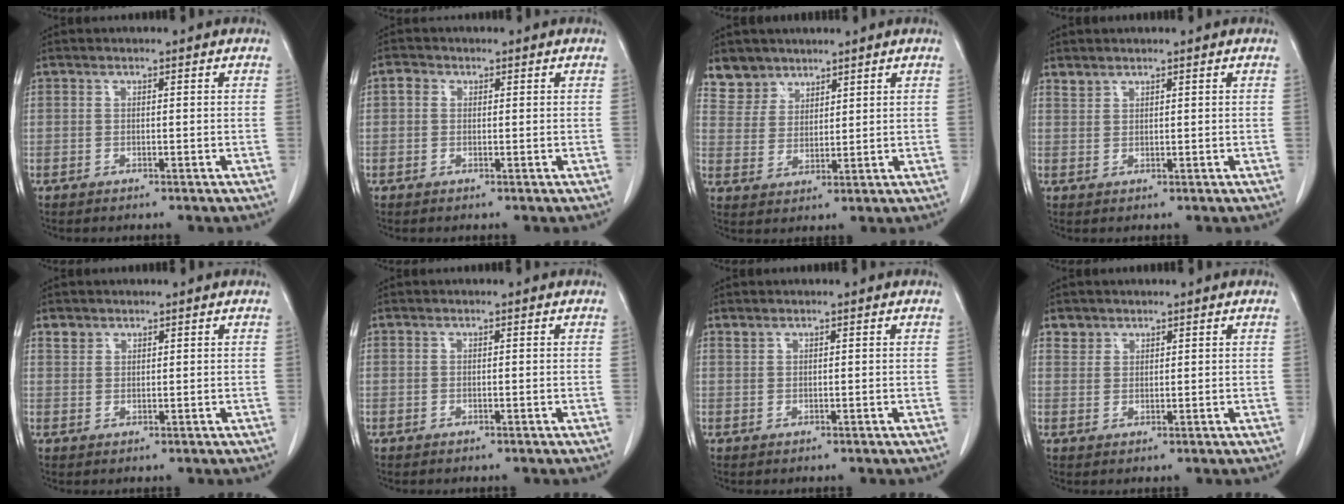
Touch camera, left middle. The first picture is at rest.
{"total": 1.5, "force": [0.4, 1.3, 0.7], "torque": [-0.012, 0.011, 0.004]}
{"total": 5.1, "force": [4.2, 3.0, -0.2], "torque": [0.008, 0.001, 0.084]}
{"total": 1.2, "force": [1.1, 0.3, 0.0], "torque": [-0.001, 0.003, 0.024]}
{"total": 1.6, "force": [1.3, 1.0, 0.1], "torque": [0.003, 0.006, 0.023]}
{"total": 0.0}
{"total": 0.6, "force": [0.6, 0.1, 0.1], "torque": [-0.008, 0.005, 0.015]}
{"total": 1.9, "force": [1.5, 1.2, -0.2], "torque": [0.011, 0.005, 0.023]}